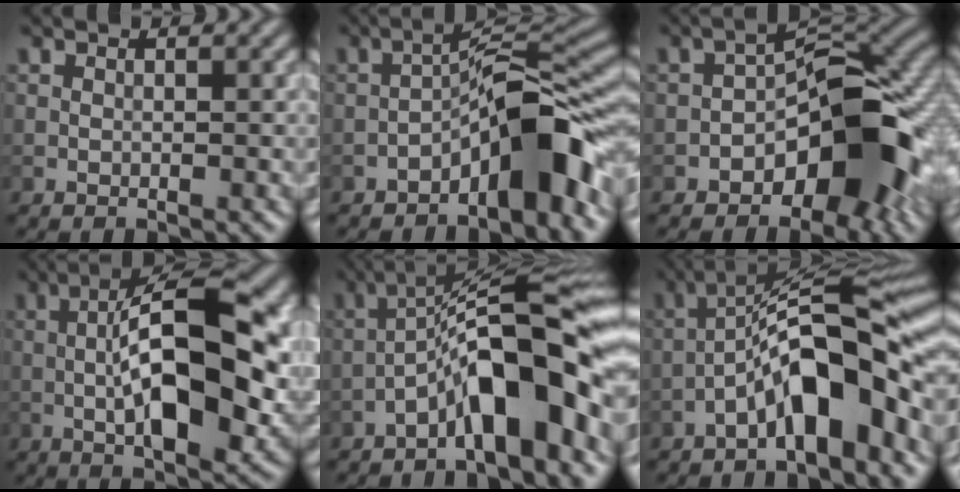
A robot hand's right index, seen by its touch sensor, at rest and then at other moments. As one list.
[{"total": 7.3, "force": [-3.7, 1.9, 6.0], "torque": [-0.083, 0.027, -0.065]}, {"total": 8.8, "force": [-3.8, 4.7, 6.5], "torque": [-0.071, 0.021, -0.074]}, {"total": 12.0, "force": [-0.4, 4.3, 11.1], "torque": [-0.177, 0.014, -0.014]}, {"total": 10.9, "force": [-4.0, 2.7, 9.7], "torque": [-0.158, 0.026, -0.072]}, {"total": 10.2, "force": [-4.0, 2.9, 9.0], "torque": [-0.145, 0.027, -0.072]}]